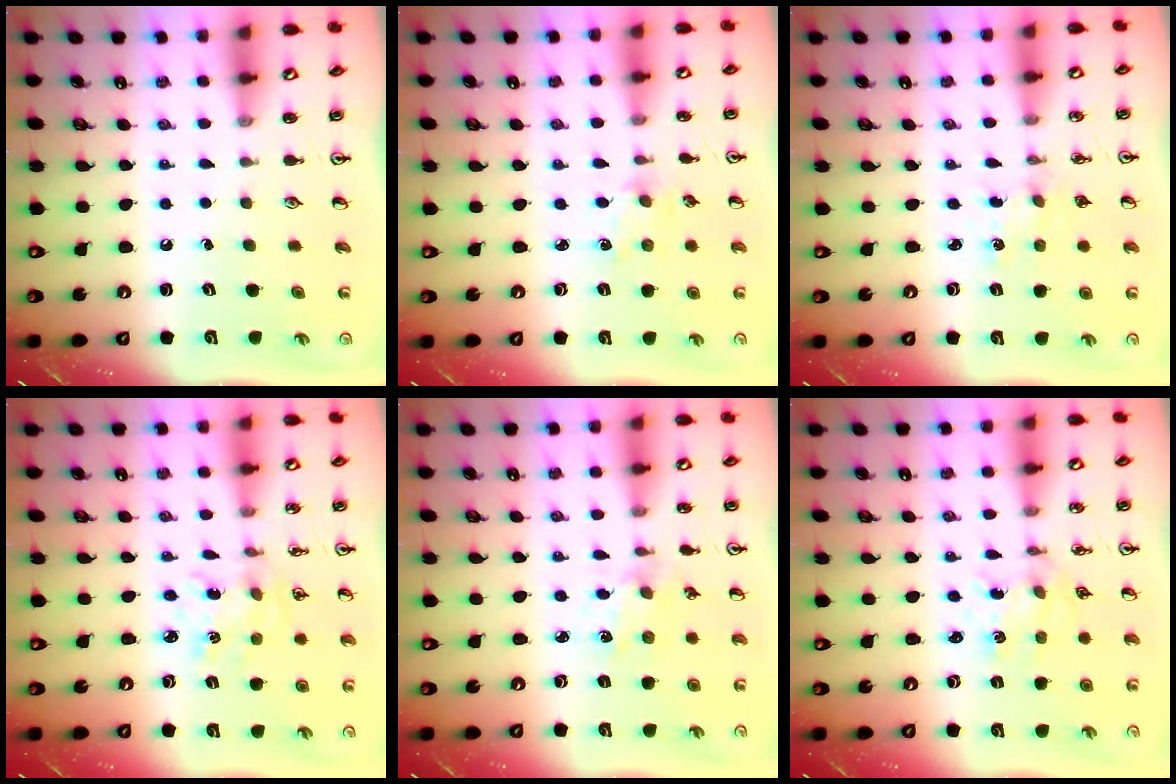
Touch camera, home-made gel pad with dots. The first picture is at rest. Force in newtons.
{"total": 1.9, "press": 1.8, "slide": 0.4}
{"total": 0.0}
{"total": 2.1, "press": 2.1, "slide": 0.2}
{"total": 1.1, "press": 1.1, "slide": 0.2}
{"total": 1.1, "press": 1.0, "slide": 0.4}